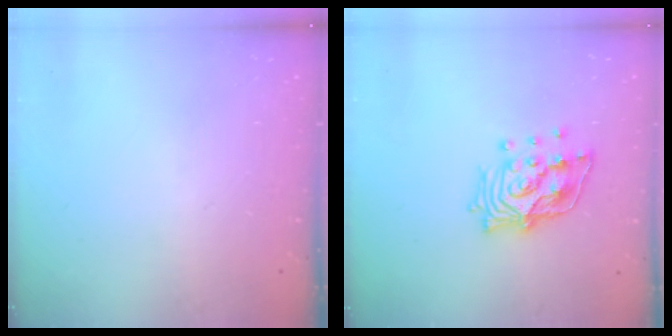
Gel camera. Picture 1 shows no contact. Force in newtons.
{"total": 15.2, "press": 15.1, "slide": 2.0}